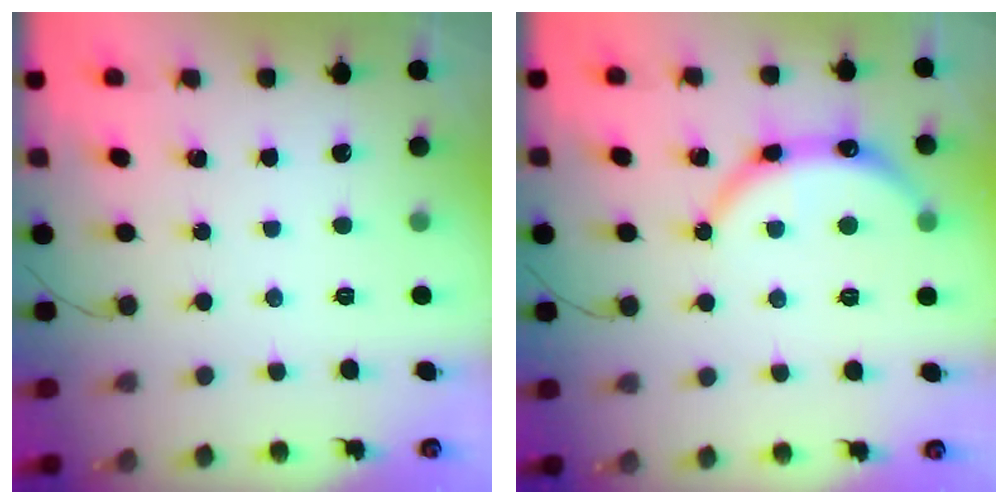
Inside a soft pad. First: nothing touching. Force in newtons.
{"total": 8.2, "press": 8.0, "slide": 1.8}